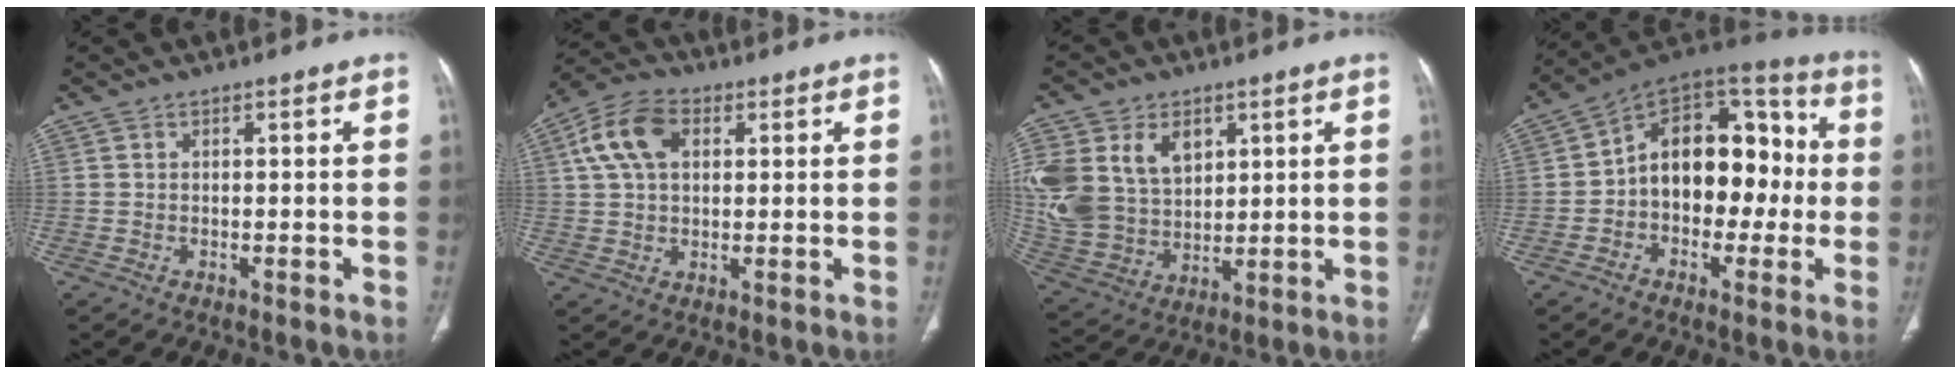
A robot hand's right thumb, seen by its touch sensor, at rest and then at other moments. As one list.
[{"total": 9.9, "force": [3.1, 6.4, 7.0], "torque": [-0.132, 0.016, 0.051]}, {"total": 21.6, "force": [6.9, 15.9, 12.8], "torque": [-0.286, 0.007, 0.156]}, {"total": 18.0, "force": [-0.9, 11.9, 13.5], "torque": [-0.149, 0.058, -0.025]}]